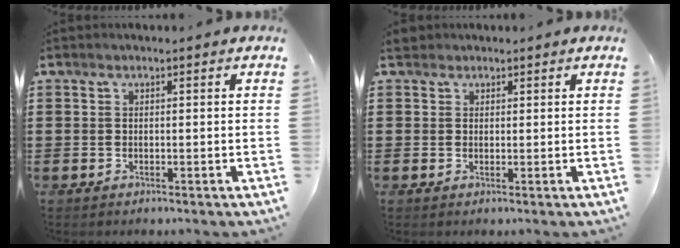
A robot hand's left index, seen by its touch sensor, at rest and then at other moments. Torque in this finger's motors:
{"motor_torque": [0.04, -0.02, 0.09, 0.00]}